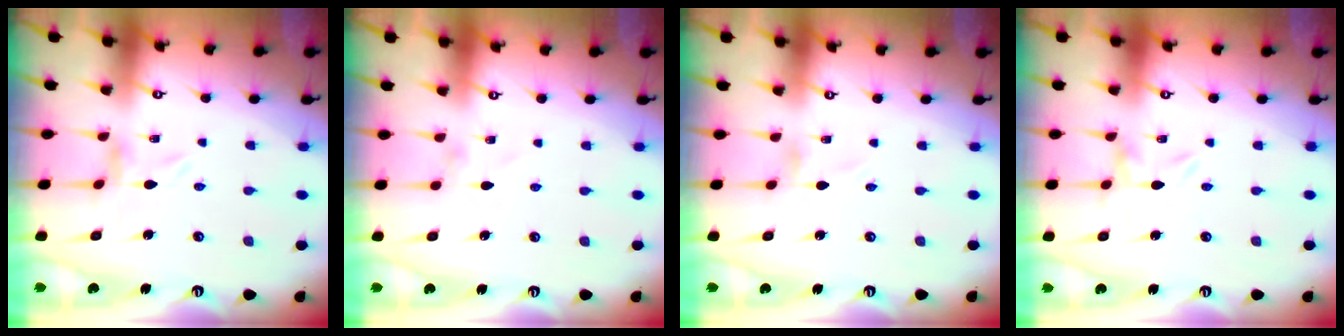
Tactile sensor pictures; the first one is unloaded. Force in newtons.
{"total": 0.6, "press": 0.6, "slide": 0.1}
{"total": 0.0}
{"total": 0.0}